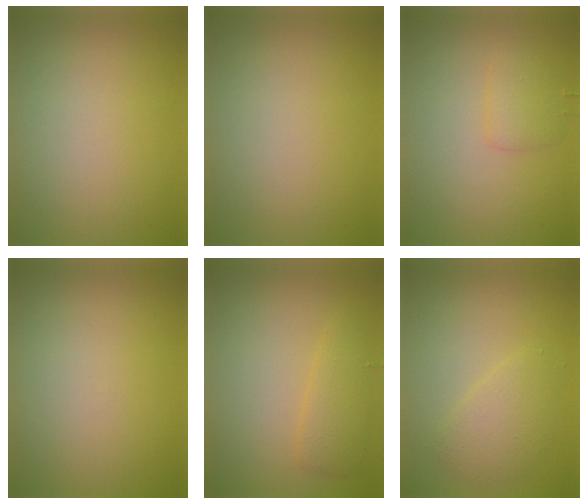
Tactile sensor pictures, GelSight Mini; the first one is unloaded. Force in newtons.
{"total": 0.0}
{"total": 1.5, "press": 1.5, "slide": 0.2}
{"total": 0.0}
{"total": 2.3, "press": 2.3, "slide": 0.0}
{"total": 2.6, "press": 2.6, "slide": 0.3}